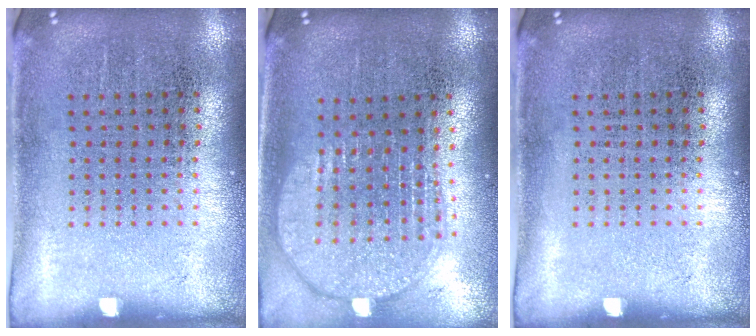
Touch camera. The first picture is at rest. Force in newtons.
{"total": 1.9, "press": 1.7, "slide": 1.0}
{"total": 0.0}